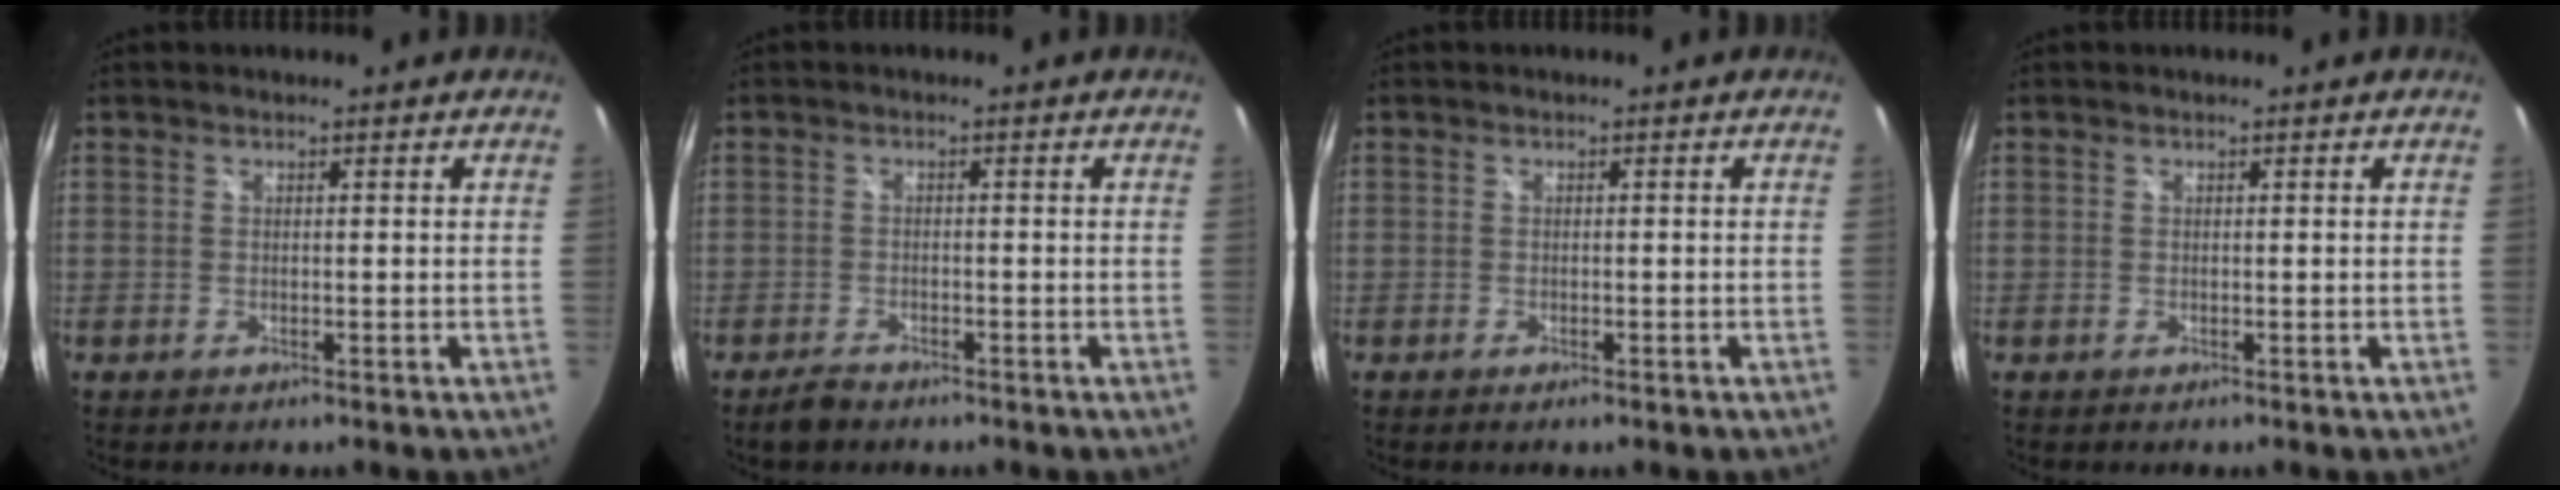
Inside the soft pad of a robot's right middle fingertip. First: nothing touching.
{"total": 2.8, "force": [-2.3, 1.1, 1.1], "torque": [-0.031, -0.003, -0.043]}
{"total": 1.1, "force": [-0.9, 0.3, 0.7], "torque": [-0.011, -0.003, -0.014]}
{"total": 0.0}